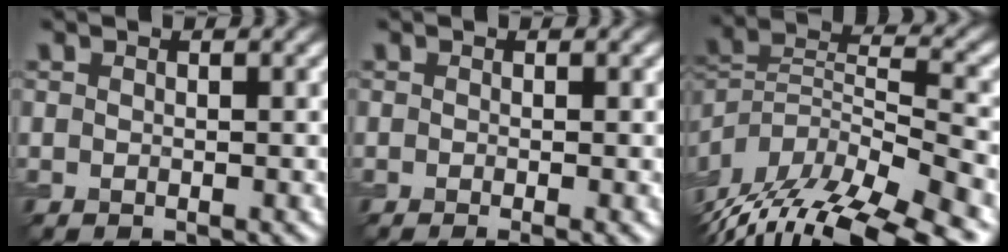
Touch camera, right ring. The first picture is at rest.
{"total": 1.6, "force": [-0.5, 0.4, 1.5], "torque": [-0.018, -0.009, -0.008]}
{"total": 15.5, "force": [-11.5, 5.3, 8.9], "torque": [-0.164, 0.013, -0.177]}